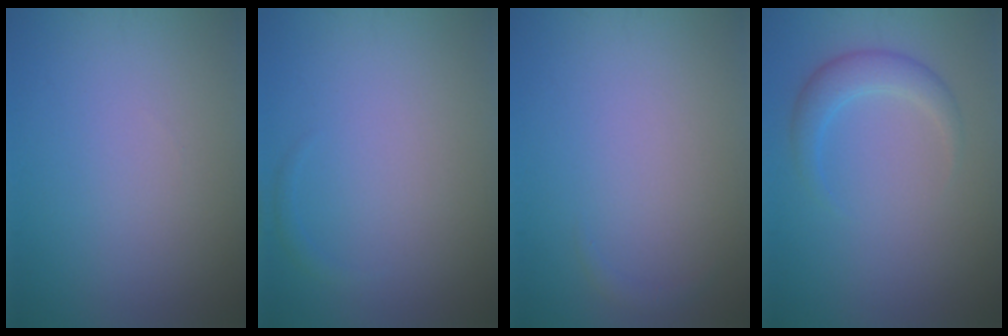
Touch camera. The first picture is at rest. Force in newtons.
{"total": 0.6, "press": 0.6, "slide": 0.1}
{"total": 0.5, "press": 0.5, "slide": 0.1}
{"total": 2.5, "press": 2.5, "slide": 0.0}